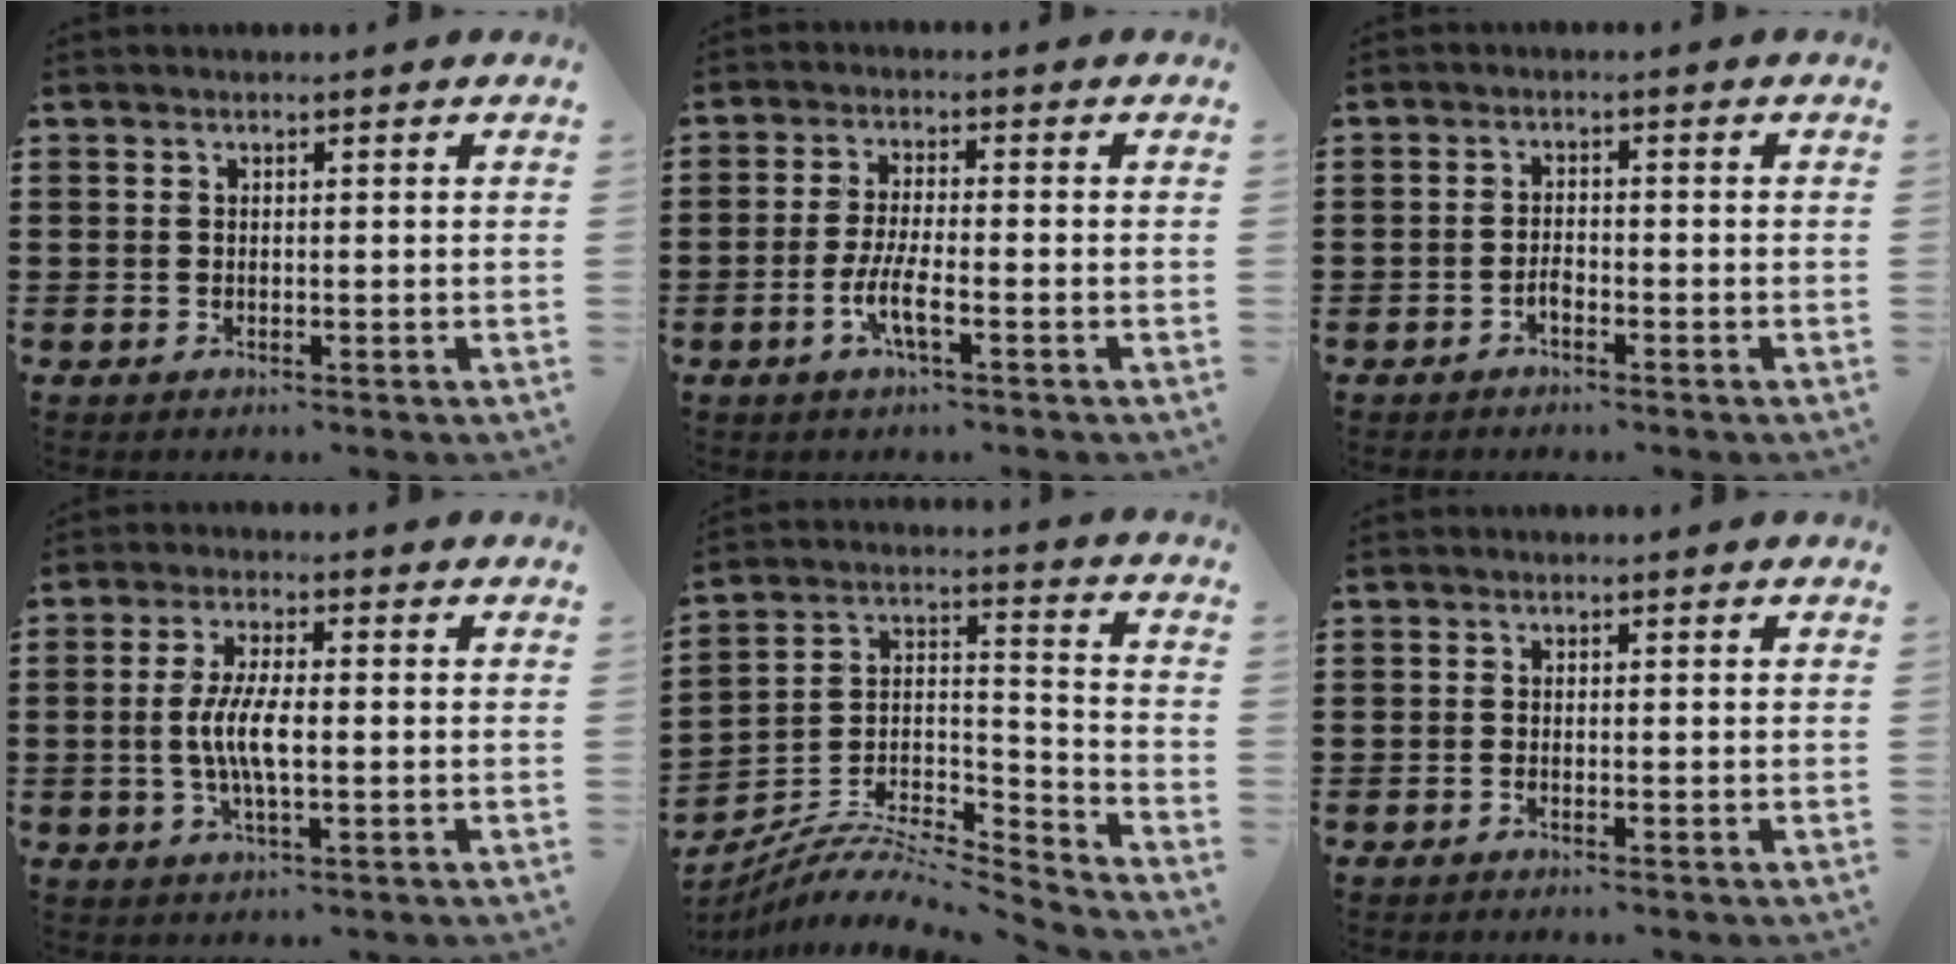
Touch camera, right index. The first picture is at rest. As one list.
[{"total": 4.9, "force": [-2.2, 0.8, 4.3], "torque": [-0.092, -0.008, -0.045]}, {"total": 1.7, "force": [-1.2, 0.7, 1.1], "torque": [-0.023, 0.001, -0.023]}, {"total": 6.1, "force": [-0.7, 1.6, 5.8], "torque": [-0.124, -0.004, -0.021]}, {"total": 6.2, "force": [-5.5, 1.8, 2.2], "torque": [-0.046, -0.003, -0.113]}, {"total": 0.6, "force": [-0.5, 0.0, 0.3], "torque": [-0.006, -0.003, -0.009]}]